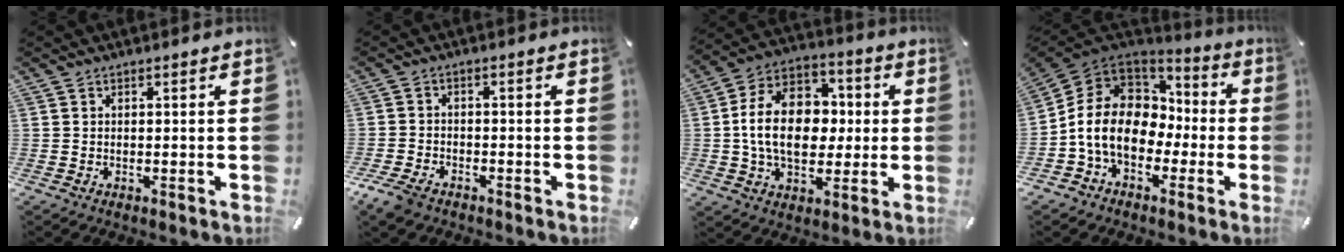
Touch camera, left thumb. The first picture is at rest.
{"total": 4.5, "force": [-3.2, 2.5, 1.9], "torque": [-0.054, 0.010, -0.065]}
{"total": 17.2, "force": [-0.2, 12.5, 11.8], "torque": [-0.225, 0.012, -0.006]}
{"total": 13.3, "force": [-2.7, 10.6, 7.5], "torque": [-0.177, 0.022, -0.048]}